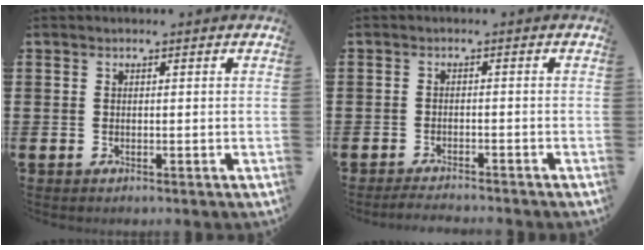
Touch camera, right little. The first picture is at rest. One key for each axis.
{"total": 1.4, "fx": -1.4, "fy": -0.2, "fz": 0.0, "tx": 0.001, "ty": 0.000, "tz": -0.026}